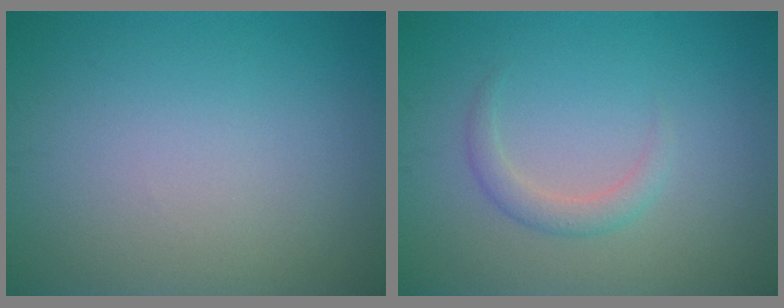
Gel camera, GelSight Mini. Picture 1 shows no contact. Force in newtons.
{"total": 1.8, "press": 1.7, "slide": 0.1}